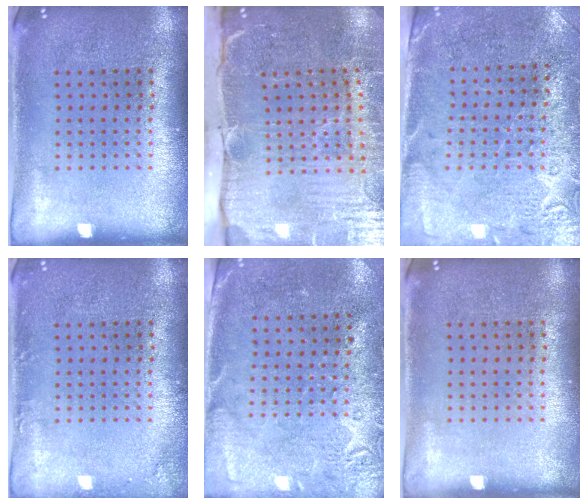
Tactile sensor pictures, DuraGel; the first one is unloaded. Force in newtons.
{"total": 5.4, "press": 4.5, "slide": 3.0}
{"total": 2.8, "press": 2.5, "slide": 1.1}
{"total": 1.1, "press": 1.1, "slide": 0.1}
{"total": 2.7, "press": 2.2, "slide": 1.6}
{"total": 0.0}